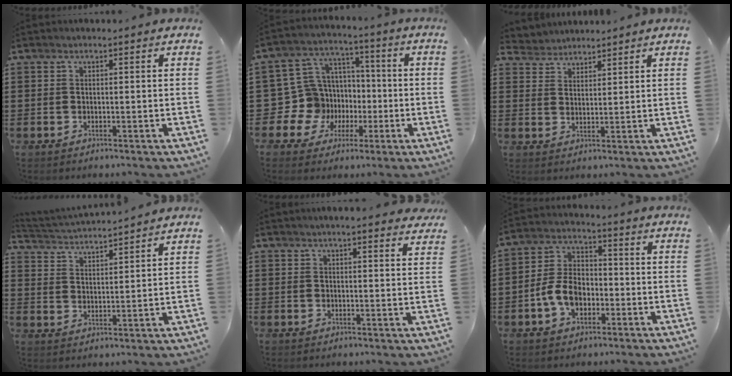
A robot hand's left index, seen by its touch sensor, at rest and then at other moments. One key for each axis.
{"total": 11.5, "fx": -2.8, "fy": 10.9, "fz": 2.2, "tx": -0.118, "ty": 0.000, "tz": -0.040}
{"total": 3.0, "fx": 2.8, "fy": 0.9, "fz": -0.7, "tx": -0.001, "ty": -0.006, "tz": 0.053}
{"total": 3.2, "fx": 3.2, "fy": -0.4, "fz": 0.1, "tx": -0.018, "ty": -0.022, "tz": 0.052}
{"total": 2.5, "fx": 2.3, "fy": 0.0, "fz": 0.9, "tx": -0.023, "ty": -0.001, "tz": 0.044}
{"total": 7.3, "fx": -2.6, "fy": 4.8, "fz": 4.9, "tx": -0.114, "ty": 0.010, "tz": -0.053}